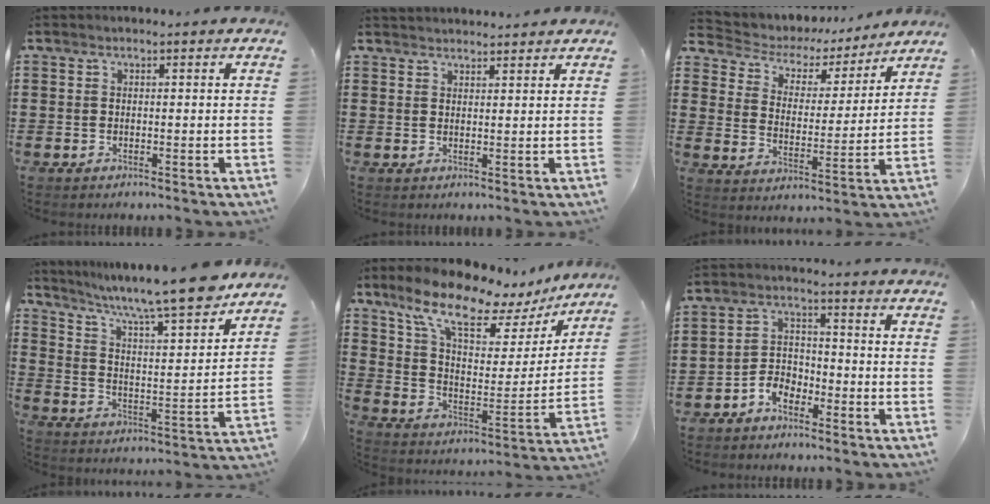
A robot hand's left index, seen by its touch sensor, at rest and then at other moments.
{"total": 1.9, "force": [1.8, 0.2, -0.2], "torque": [-0.001, -0.001, 0.037]}
{"total": 4.7, "force": [4.1, 2.1, 0.9], "torque": [-0.046, -0.033, 0.062]}
{"total": 9.6, "force": [8.2, 0.3, 4.9], "torque": [-0.118, -0.056, 0.134]}
{"total": 12.0, "force": [9.4, 3.3, 6.6], "torque": [-0.145, -0.058, 0.155]}
{"total": 3.8, "force": [-3.2, 1.8, 1.0], "torque": [-0.023, 0.011, -0.064]}